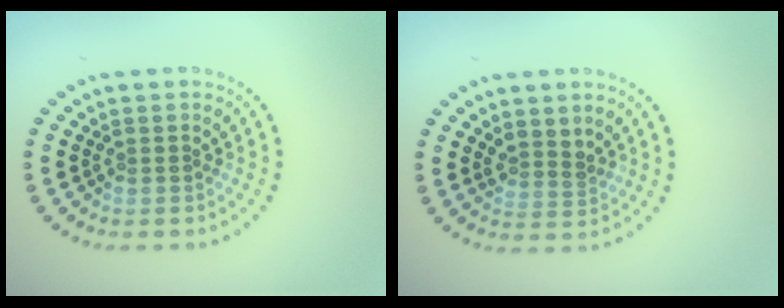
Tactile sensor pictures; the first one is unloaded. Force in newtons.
{"total": 1.8, "press": 1.4, "slide": 1.1}